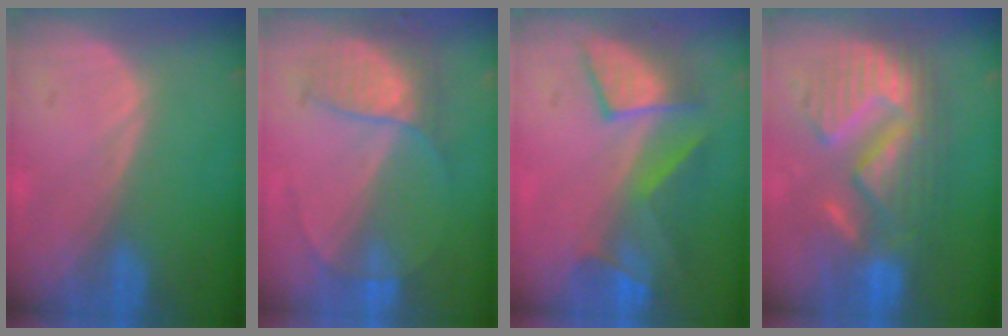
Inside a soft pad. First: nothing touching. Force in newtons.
{"total": 7.1, "press": 6.1, "slide": 3.6}
{"total": 7.5, "press": 7.4, "slide": 1.2}
{"total": 11.0, "press": 11.0, "slide": 1.0}